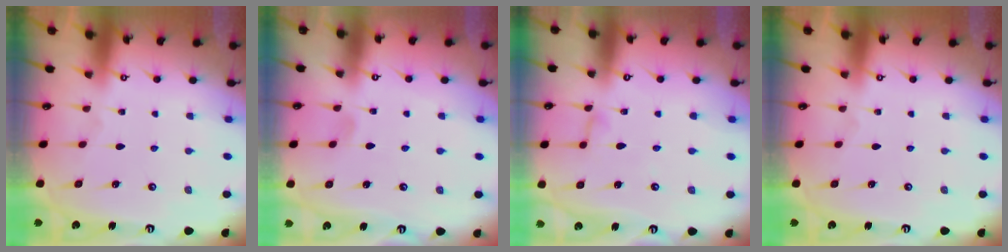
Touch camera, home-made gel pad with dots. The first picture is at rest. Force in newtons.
{"total": 2.8, "press": 2.8, "slide": 0.4}
{"total": 3.1, "press": 3.1, "slide": 0.3}
{"total": 0.0}